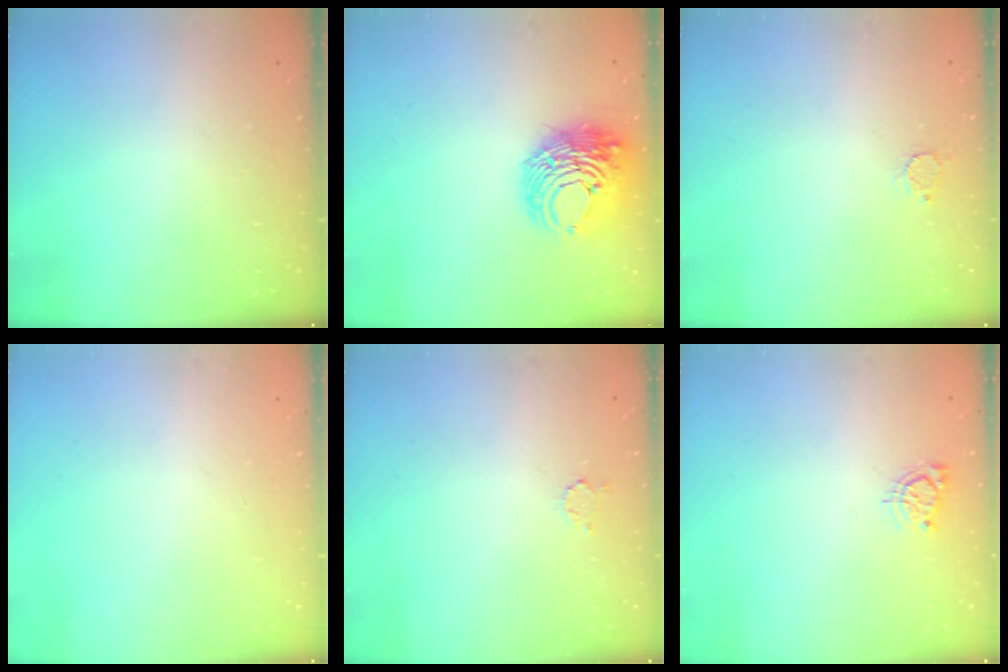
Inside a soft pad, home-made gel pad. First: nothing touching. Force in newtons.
{"total": 13.3, "press": 13.2, "slide": 1.4}
{"total": 2.3, "press": 2.3, "slide": 0.2}
{"total": 0.0}
{"total": 2.3, "press": 2.3, "slide": 0.3}
{"total": 4.6, "press": 4.6, "slide": 0.5}